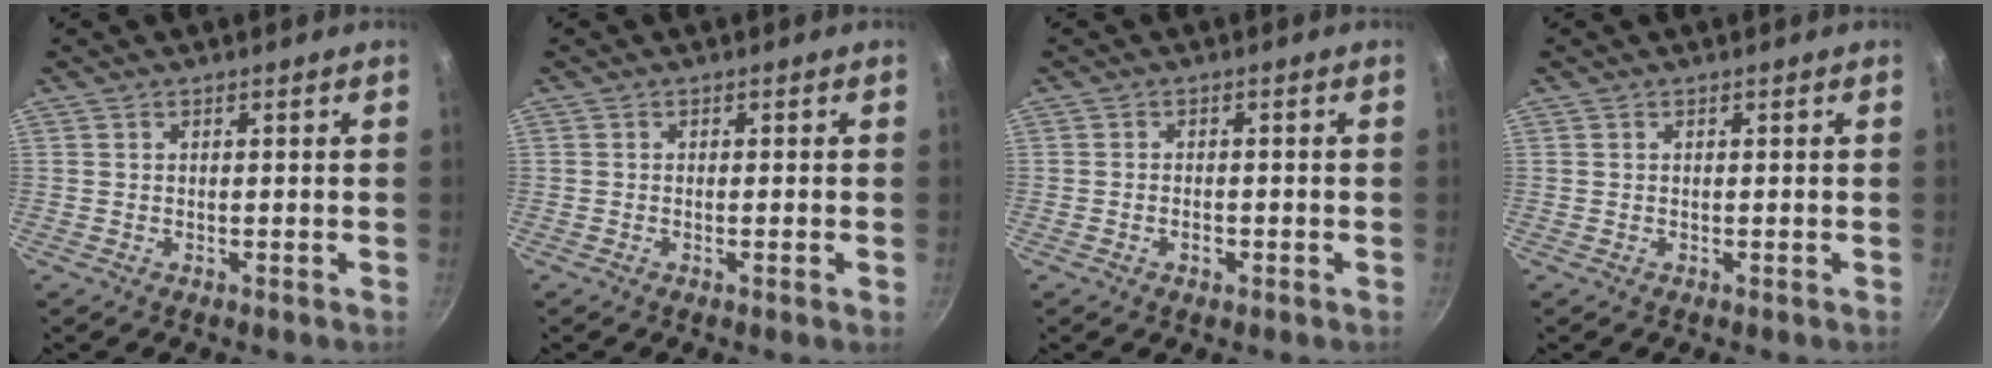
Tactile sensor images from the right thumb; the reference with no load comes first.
{"total": 1.0, "force": [-0.4, -0.1, 0.9], "torque": [-0.019, 0.000, -0.010]}
{"total": 2.0, "force": [-0.9, 1.2, 1.3], "torque": [-0.022, 0.007, -0.016]}
{"total": 0.0}